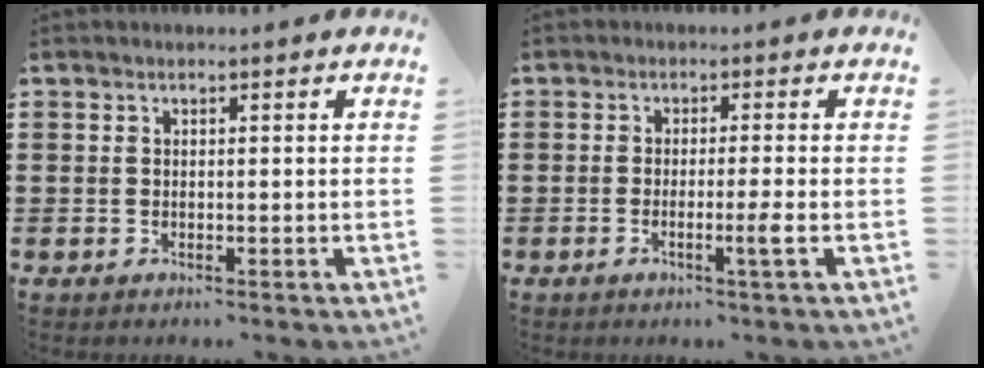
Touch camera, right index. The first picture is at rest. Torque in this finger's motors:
{"motor_torque": [-0.46, 0.86, 0.00, 0.00]}